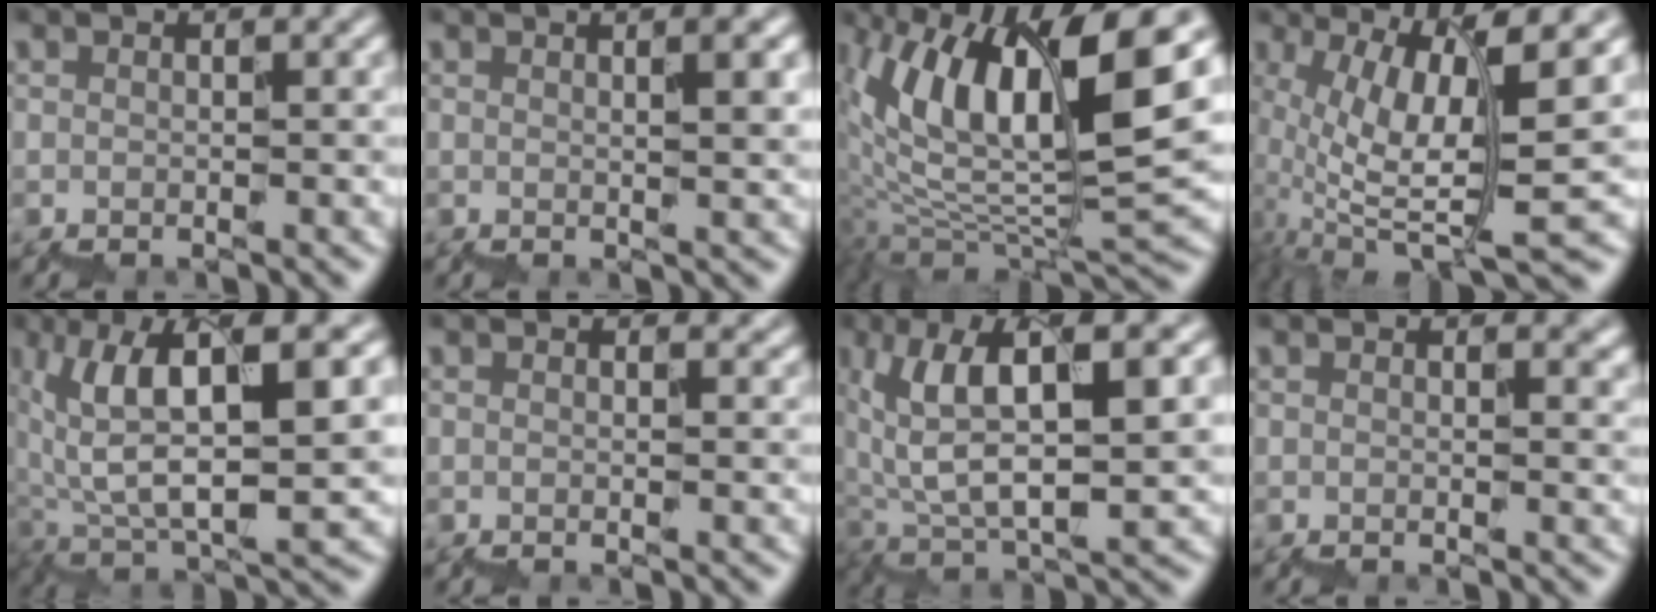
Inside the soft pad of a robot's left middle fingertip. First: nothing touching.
{"total": 3.5, "force": [1.2, 1.2, 3.1], "torque": [-0.021, 0.017, 0.014]}
{"total": 13.5, "force": [3.8, 5.0, 11.9], "torque": [-0.238, 0.007, 0.073]}
{"total": 7.8, "force": [1.2, 2.0, 7.5], "torque": [-0.146, 0.008, 0.029]}
{"total": 9.1, "force": [2.8, 2.6, 8.3], "torque": [-0.152, 0.016, 0.056]}
{"total": 1.3, "force": [0.8, 0.7, 0.7], "torque": [0.004, 0.011, 0.004]}
{"total": 7.4, "force": [2.8, 2.2, 6.4], "torque": [-0.125, 0.013, 0.055]}
{"total": 2.3, "force": [1.0, 1.2, 1.6], "torque": [0.001, 0.015, 0.009]}